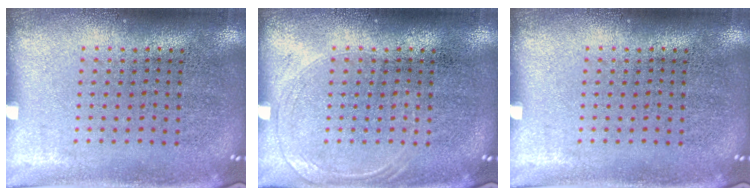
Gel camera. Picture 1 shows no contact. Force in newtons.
{"total": 1.1, "press": 1.0, "slide": 0.3}
{"total": 0.0}